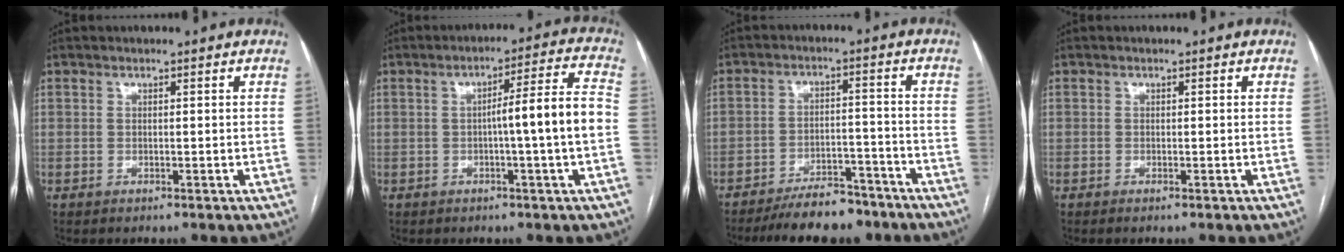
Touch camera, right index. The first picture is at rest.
{"total": 8.7, "force": [-1.2, -0.9, 8.6], "torque": [-0.126, 0.015, -0.018]}
{"total": 10.4, "force": [-9.1, 3.1, 4.1], "torque": [-0.055, 0.005, -0.142]}
{"total": 0.5, "force": [-0.4, -0.1, 0.3], "torque": [-0.007, -0.001, -0.007]}